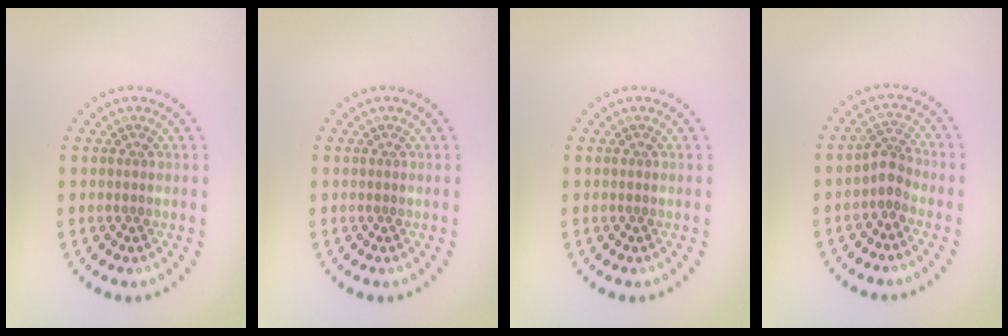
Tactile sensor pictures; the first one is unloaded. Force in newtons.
{"total": 0.0}
{"total": 0.0}
{"total": 2.0, "press": 1.6, "slide": 1.3}